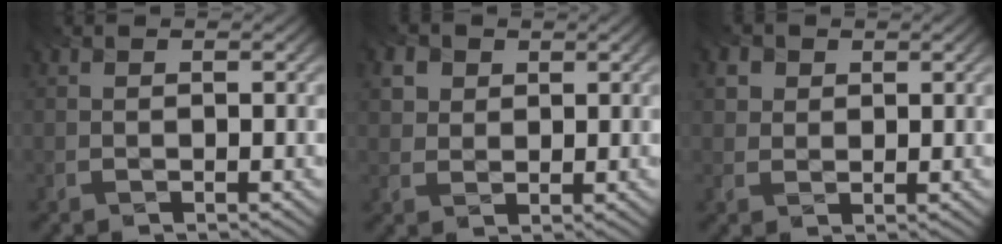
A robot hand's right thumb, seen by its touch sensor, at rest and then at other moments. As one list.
[{"total": 2.7, "force": [1.1, 2.3, 0.7], "torque": [-0.025, -0.009, 0.032]}, {"total": 2.0, "force": [0.7, 1.8, 0.3], "torque": [-0.014, -0.005, 0.023]}]